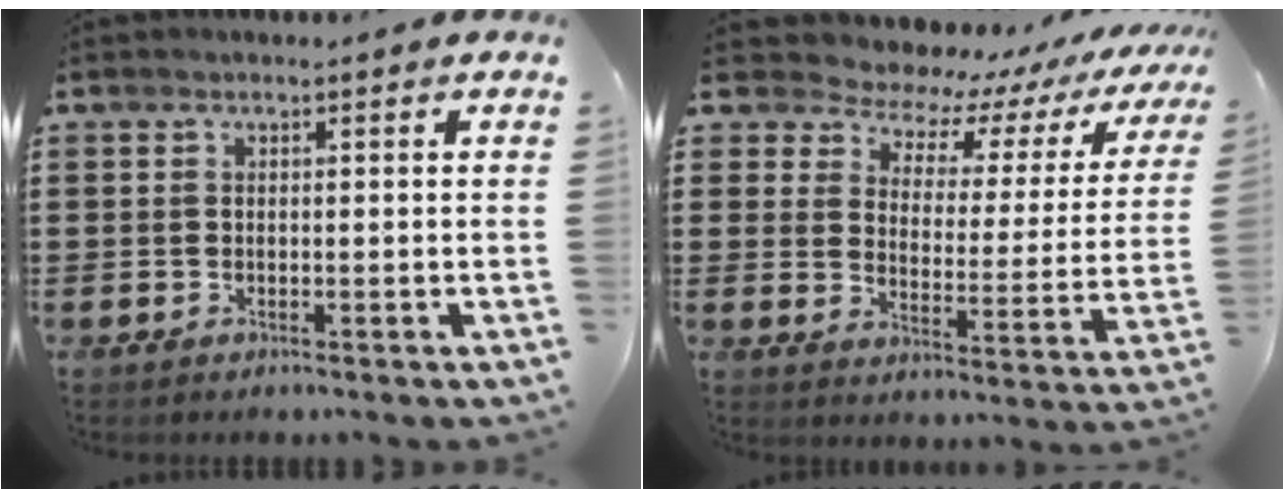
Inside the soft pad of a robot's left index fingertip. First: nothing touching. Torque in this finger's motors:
{"motor_torque": [0.02, -0.02, 0.41, -0.04]}